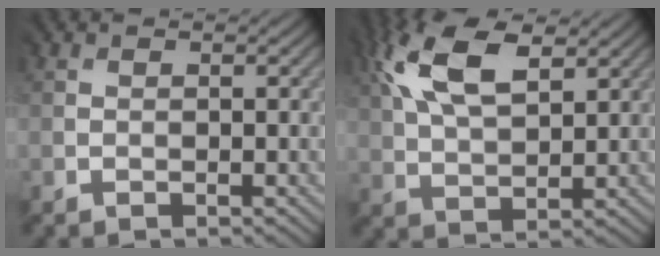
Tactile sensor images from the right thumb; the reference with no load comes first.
{"total": 10.8, "force": [5.7, 5.1, 7.6], "torque": [-0.171, 0.018, 0.109]}